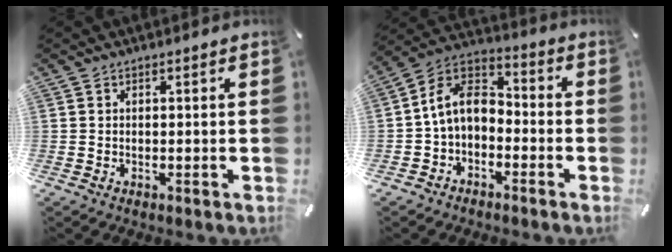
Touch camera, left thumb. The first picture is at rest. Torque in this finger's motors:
{"motor_torque": [1.13, 1.53, 0.49, 0.34, 0.33]}